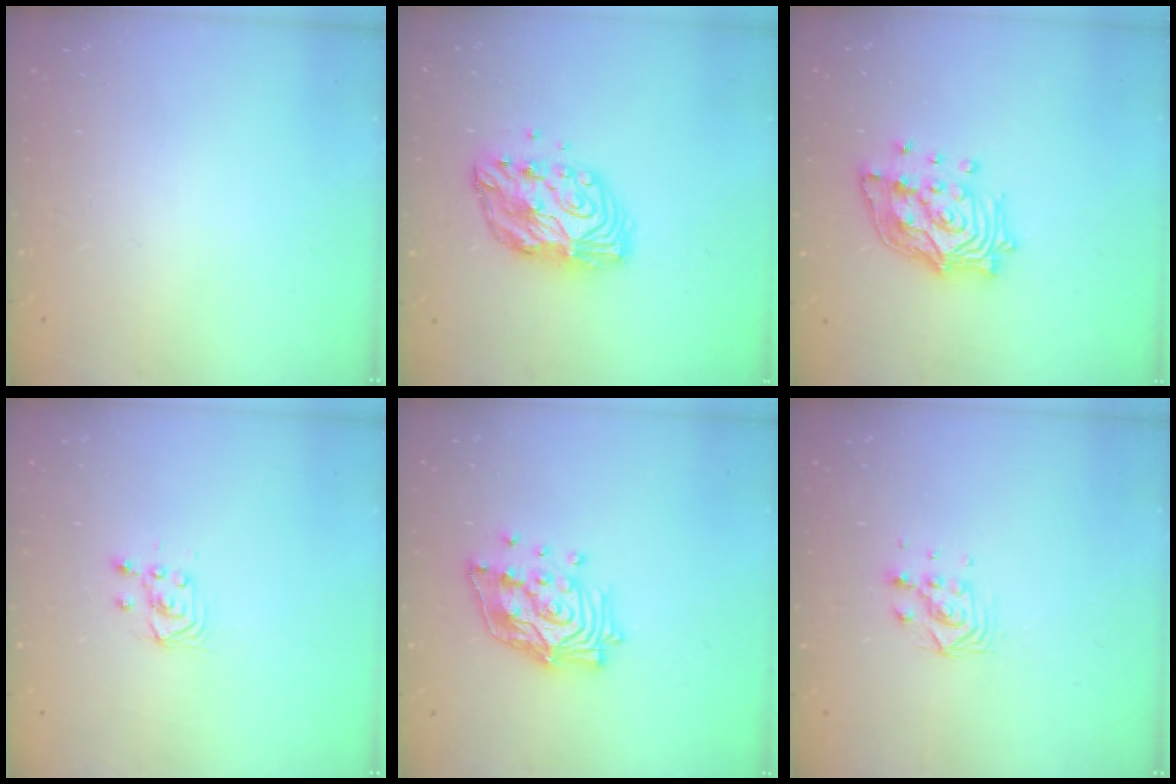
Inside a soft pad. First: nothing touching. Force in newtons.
{"total": 11.1, "press": 11.1, "slide": 0.8}
{"total": 14.8, "press": 14.7, "slide": 1.6}
{"total": 2.9, "press": 2.7, "slide": 1.0}
{"total": 14.6, "press": 14.5, "slide": 1.8}
{"total": 6.8, "press": 6.8, "slide": 0.4}